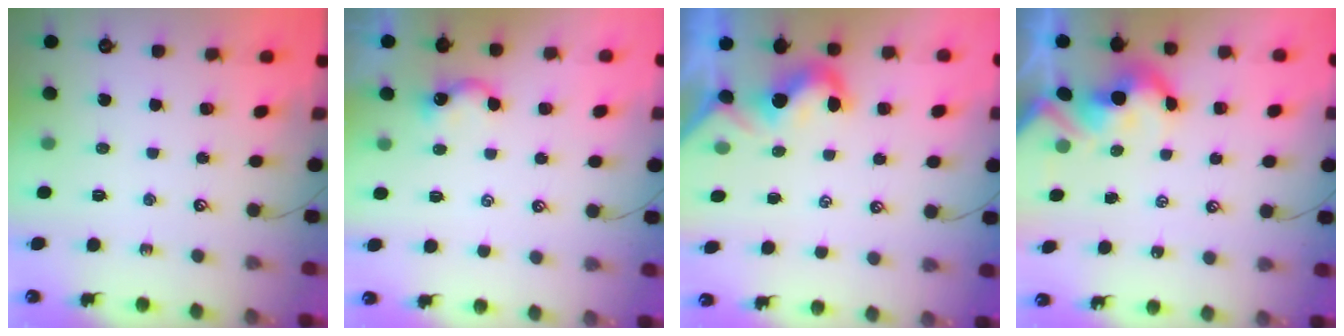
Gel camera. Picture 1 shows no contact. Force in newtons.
{"total": 2.5, "press": 2.5, "slide": 0.2}
{"total": 2.2, "press": 2.1, "slide": 0.6}
{"total": 7.0, "press": 7.0, "slide": 0.7}